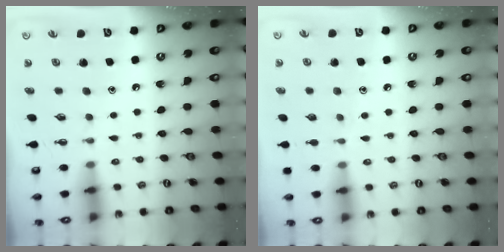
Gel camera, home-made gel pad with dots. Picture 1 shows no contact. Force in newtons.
{"total": 3.6, "press": 3.6, "slide": 0.3}